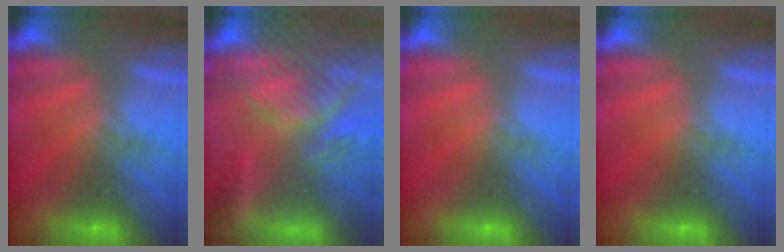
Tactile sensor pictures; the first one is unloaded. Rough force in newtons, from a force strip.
{"total": 7.9}
{"total": 0.0}
{"total": 0.0}